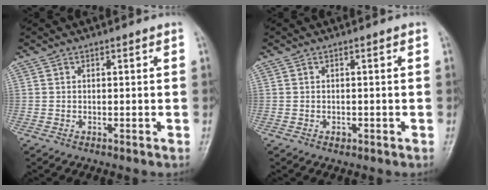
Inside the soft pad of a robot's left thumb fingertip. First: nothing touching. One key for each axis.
{"total": 1.0, "fx": -0.4, "fy": 0.7, "fz": 0.5, "tx": -0.001, "ty": 0.001, "tz": -0.005}